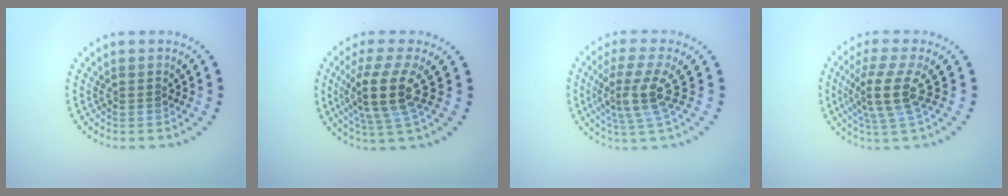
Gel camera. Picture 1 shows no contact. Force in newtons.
{"total": 4.3, "press": 3.3, "slide": 2.8}
{"total": 4.0, "press": 2.9, "slide": 2.7}
{"total": 3.8, "press": 2.8, "slide": 2.5}